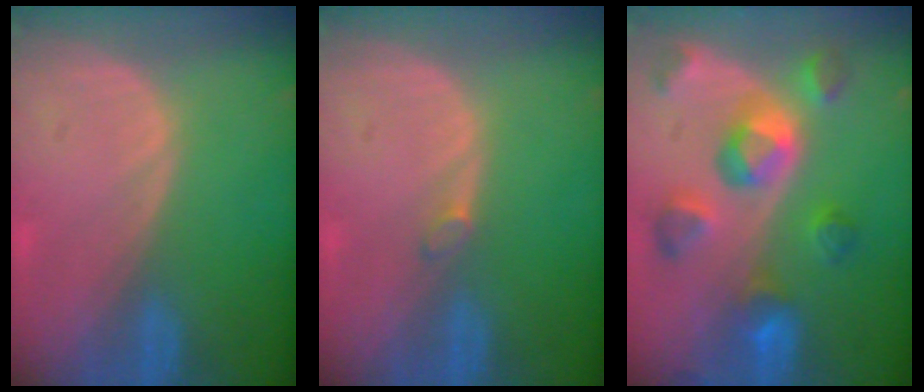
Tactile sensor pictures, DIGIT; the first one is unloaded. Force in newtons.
{"total": 0.9, "press": 0.9, "slide": 0.3}
{"total": 9.8, "press": 8.8, "slide": 4.4}